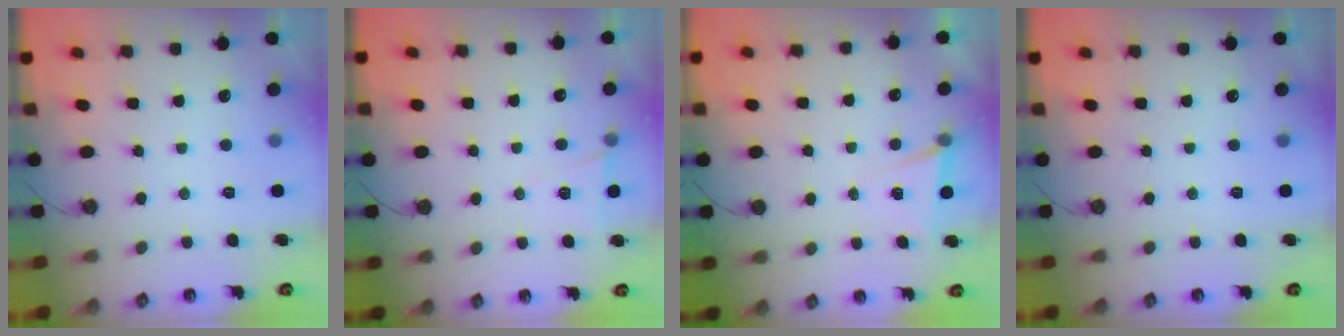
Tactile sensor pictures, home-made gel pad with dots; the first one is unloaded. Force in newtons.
{"total": 6.6, "press": 5.1, "slide": 4.2}
{"total": 5.8, "press": 3.5, "slide": 4.6}
{"total": 0.0}